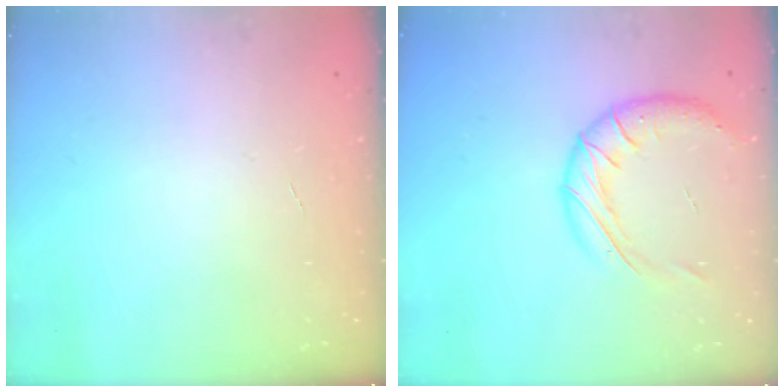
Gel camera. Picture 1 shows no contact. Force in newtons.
{"total": 13.6, "press": 13.5, "slide": 1.5}